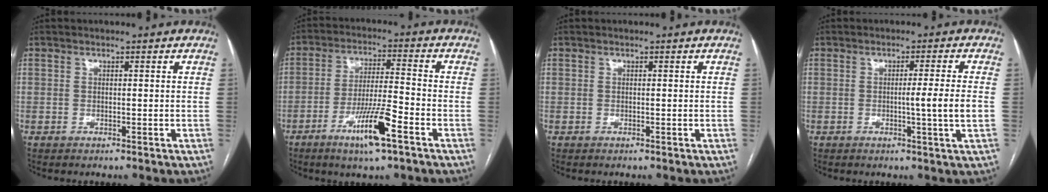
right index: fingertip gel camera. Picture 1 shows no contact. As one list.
[{"total": 9.8, "force": [-5.2, 0.5, 8.2], "torque": [-0.153, -0.011, -0.091]}, {"total": 0.0}, {"total": 5.0, "force": [-0.6, -1.2, 4.8], "torque": [-0.071, -0.006, -0.009]}]